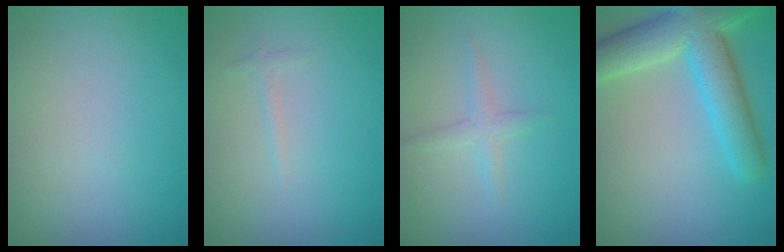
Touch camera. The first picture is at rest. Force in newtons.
{"total": 0.6, "press": 0.6, "slide": 0.1}
{"total": 1.4, "press": 1.4, "slide": 0.0}
{"total": 7.5, "press": 7.5, "slide": 0.4}